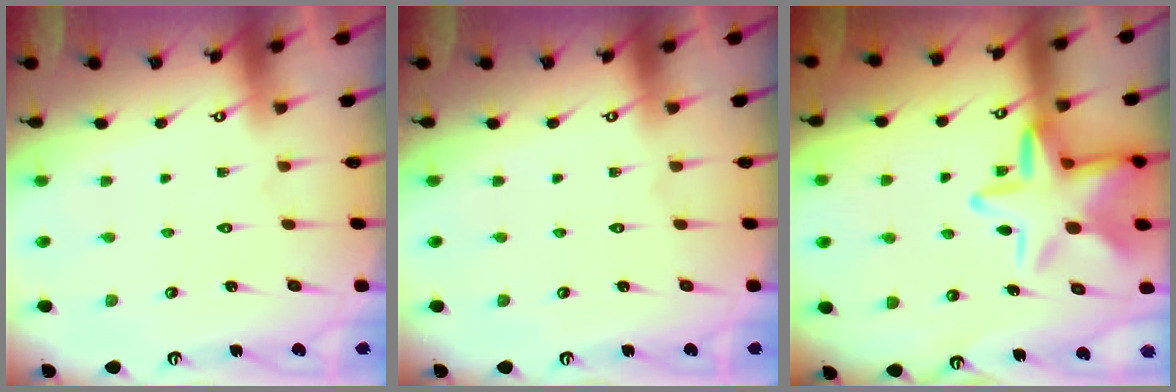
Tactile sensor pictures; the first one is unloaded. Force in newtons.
{"total": 0.0}
{"total": 15.5, "press": 15.4, "slide": 1.5}